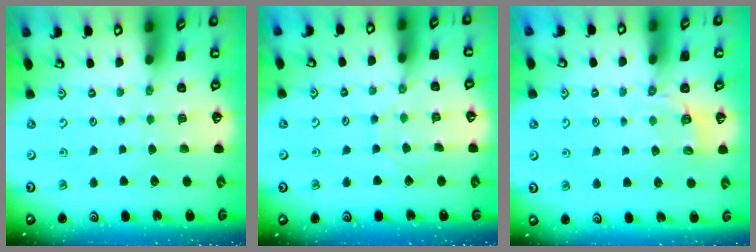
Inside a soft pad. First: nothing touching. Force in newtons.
{"total": 5.6, "press": 5.5, "slide": 0.6}
{"total": 2.9, "press": 2.0, "slide": 2.1}